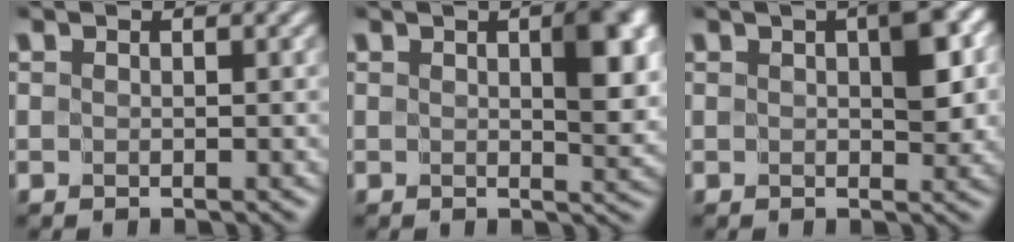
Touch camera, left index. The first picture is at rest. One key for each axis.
{"total": 4.4, "fx": 1.0, "fy": 1.8, "fz": 3.9, "tx": -0.047, "ty": -0.002, "tz": 0.017}
{"total": 4.4, "fx": 0.8, "fy": 2.2, "fz": 3.8, "tx": -0.043, "ty": 0.004, "tz": 0.007}